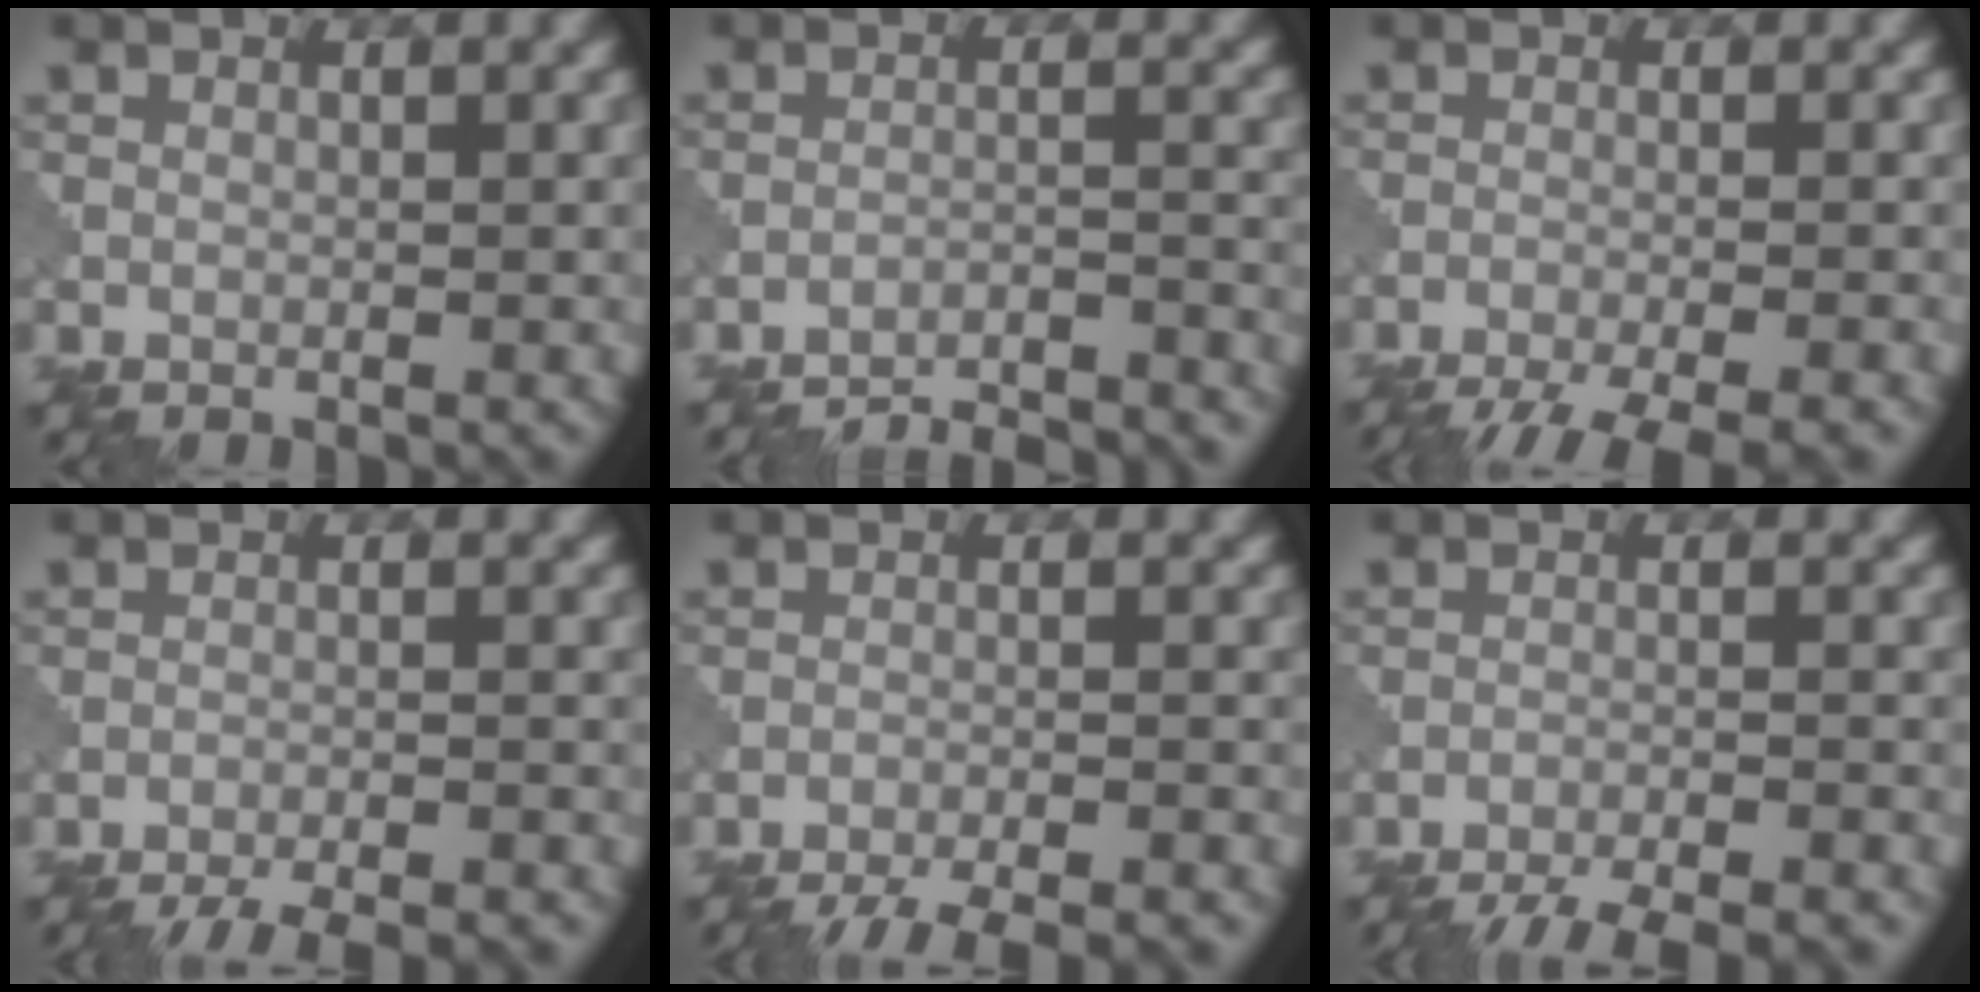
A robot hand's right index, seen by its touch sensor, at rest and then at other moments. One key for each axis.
{"total": 13.0, "fx": -12.5, "fy": 2.5, "fz": 2.4, "tx": -0.020, "ty": 0.005, "tz": -0.157}
{"total": 6.8, "fx": -5.5, "fy": 1.2, "fz": 3.9, "tx": -0.056, "ty": -0.021, "tz": -0.090}
{"total": 7.8, "fx": -7.3, "fy": 1.4, "fz": 2.5, "tx": -0.030, "ty": -0.002, "tz": -0.104}
{"total": 8.4, "fx": -7.7, "fy": 1.4, "fz": 2.9, "tx": -0.038, "ty": -0.006, "tz": -0.112}
{"total": 9.0, "fx": -8.4, "fy": 1.6, "fz": 3.0, "tx": -0.040, "ty": -0.008, "tz": -0.122}